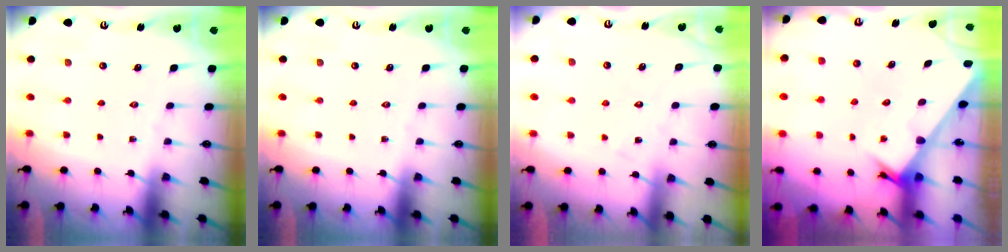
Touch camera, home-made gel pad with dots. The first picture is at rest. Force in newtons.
{"total": 0.0}
{"total": 5.5, "press": 5.5, "slide": 0.1}
{"total": 2.3, "press": 2.3, "slide": 0.0}